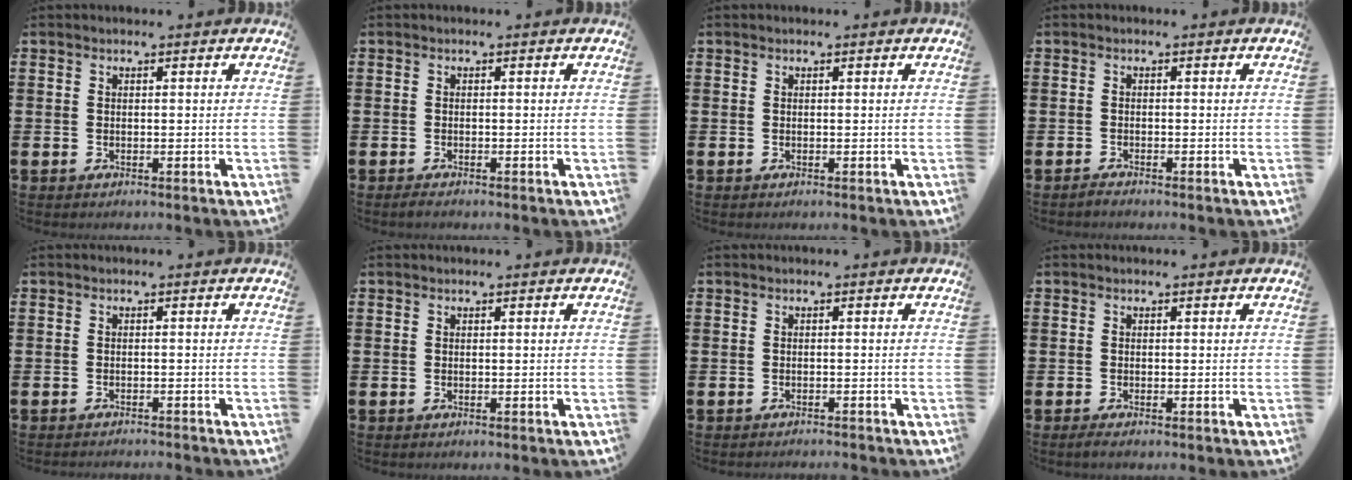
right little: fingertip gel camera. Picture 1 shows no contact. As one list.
[{"total": 0.7, "force": [-0.5, 0.2, 0.5], "torque": [-0.010, -0.002, -0.010]}, {"total": 0.0}, {"total": 0.7, "force": [-0.6, 0.1, 0.3], "torque": [-0.008, -0.003, -0.012]}, {"total": 0.8, "force": [-0.8, -0.1, 0.0], "torque": [-0.001, 0.000, -0.016]}, {"total": 0.0}, {"total": 0.6, "force": [-0.6, -0.1, -0.1], "torque": [0.001, -0.001, -0.013]}, {"total": 0.7, "force": [-0.3, 0.1, 0.7], "torque": [-0.012, -0.002, -0.006]}]